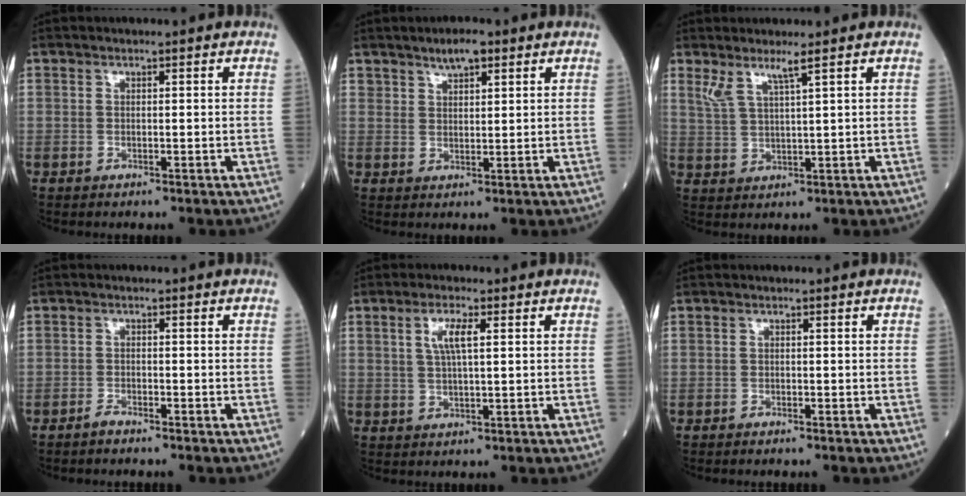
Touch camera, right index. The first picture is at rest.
{"total": 3.8, "force": [2.7, 1.4, 2.3], "torque": [-0.039, 0.005, 0.046]}
{"total": 3.8, "force": [2.6, -0.3, 2.7], "torque": [-0.063, -0.005, 0.057]}
{"total": 1.4, "force": [-1.3, 0.1, 0.4], "torque": [-0.014, -0.002, -0.024]}
{"total": 4.1, "force": [1.4, 0.6, 3.8], "torque": [-0.079, 0.003, 0.029]}
{"total": 0.6, "force": [-0.5, 0.0, 0.1], "torque": [-0.009, -0.002, -0.010]}